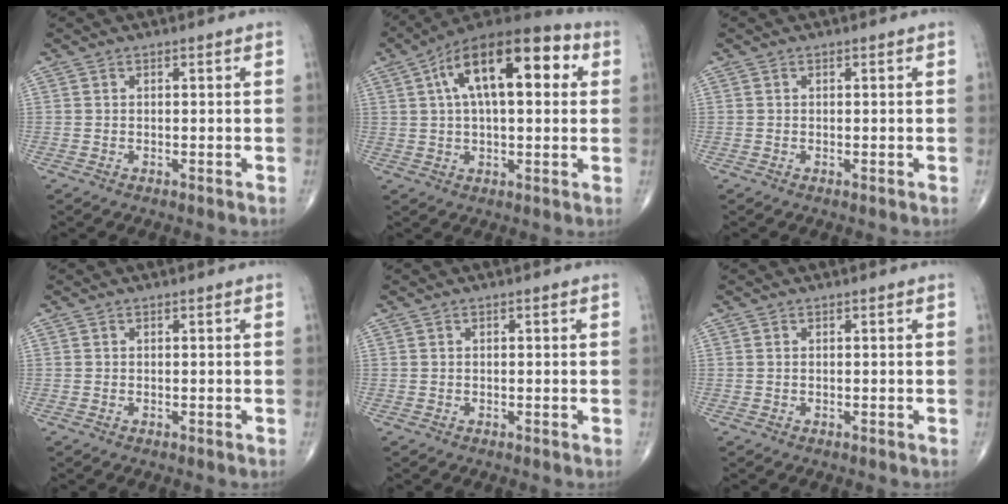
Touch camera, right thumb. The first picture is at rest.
{"total": 19.5, "force": [5.6, 8.7, 16.5], "torque": [-0.247, 0.026, 0.080]}
{"total": 0.0}
{"total": 0.0}
{"total": 0.0}
{"total": 0.0}